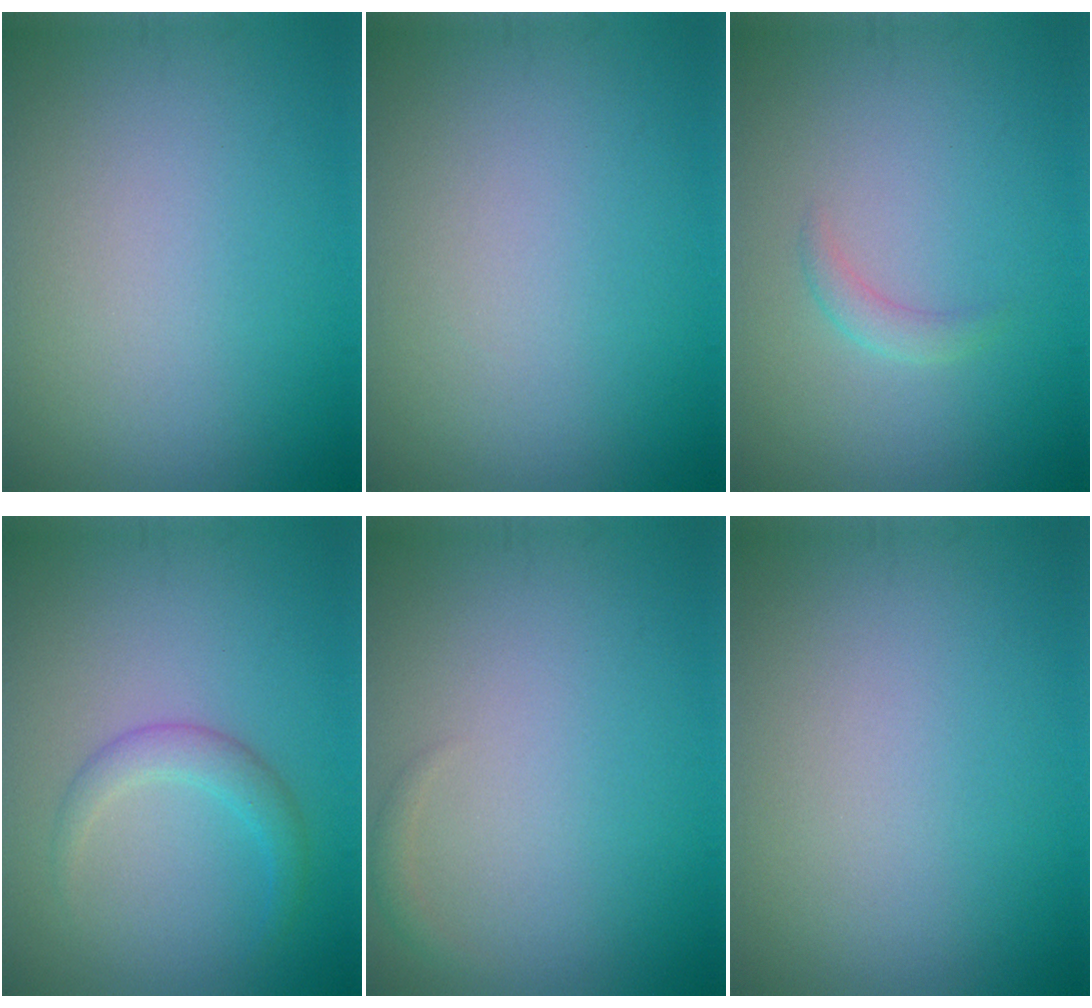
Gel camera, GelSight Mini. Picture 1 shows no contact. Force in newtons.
{"total": 0.0}
{"total": 1.2, "press": 1.2, "slide": 0.1}
{"total": 1.5, "press": 1.5, "slide": 0.1}
{"total": 0.7, "press": 0.7, "slide": 0.1}
{"total": 0.0}